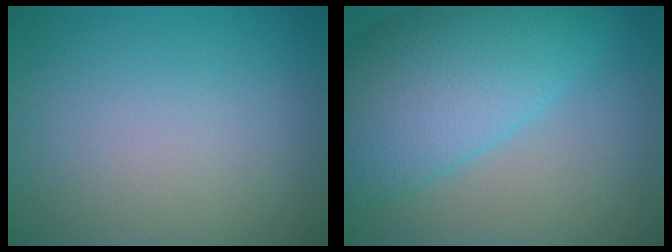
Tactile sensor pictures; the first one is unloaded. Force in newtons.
{"total": 10.1, "press": 10.1, "slide": 0.3}